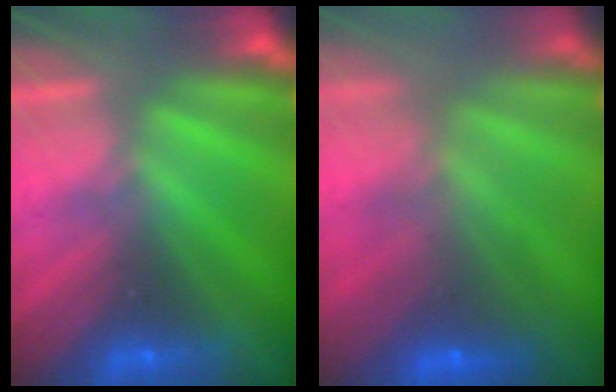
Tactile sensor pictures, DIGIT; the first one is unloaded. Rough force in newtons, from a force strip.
{"total": 5.5}